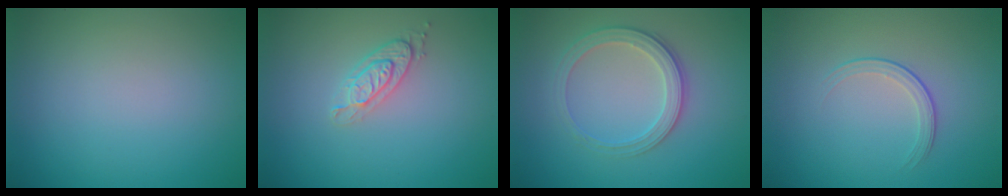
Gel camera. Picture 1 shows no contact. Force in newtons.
{"total": 2.1, "press": 1.9, "slide": 0.8}
{"total": 2.8, "press": 2.7, "slide": 0.8}
{"total": 1.7, "press": 0.9, "slide": 1.4}